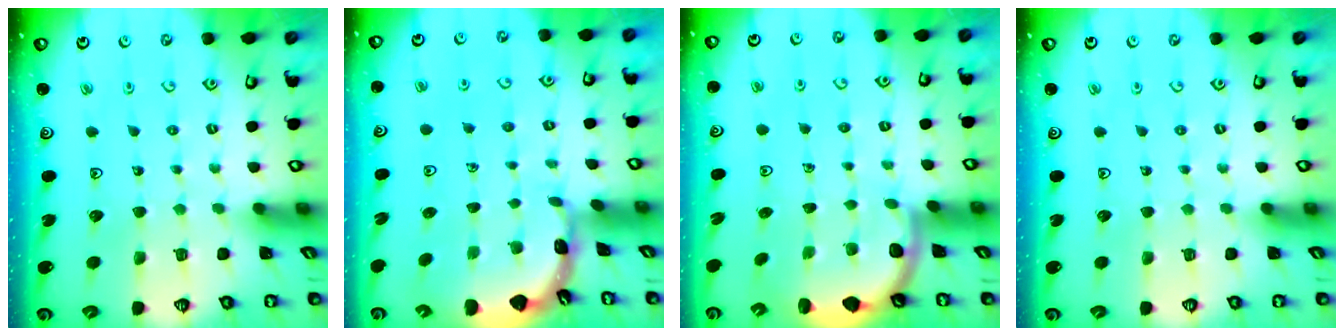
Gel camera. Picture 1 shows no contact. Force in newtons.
{"total": 1.6, "press": 1.6, "slide": 0.2}
{"total": 2.6, "press": 2.6, "slide": 0.4}
{"total": 0.0}